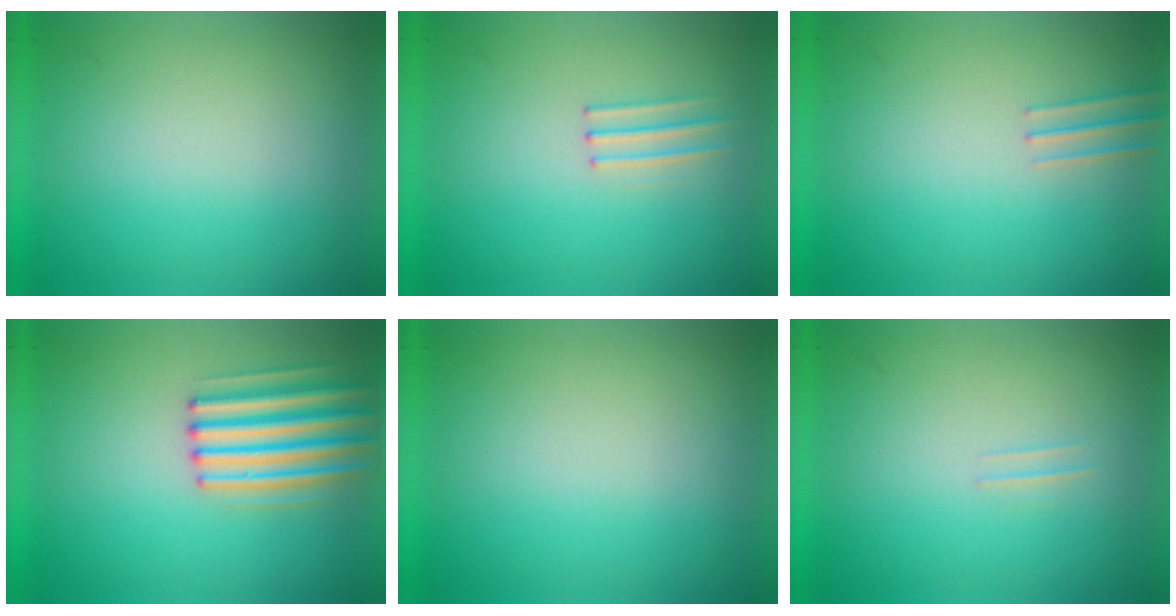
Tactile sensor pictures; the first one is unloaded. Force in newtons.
{"total": 1.2}
{"total": 1.1}
{"total": 4.7}
{"total": 1.0}
{"total": 1.1}